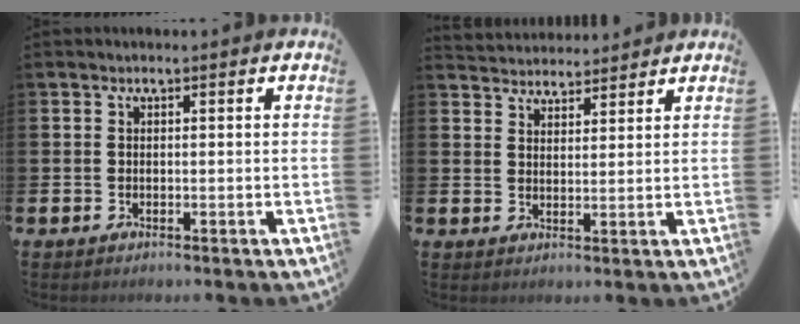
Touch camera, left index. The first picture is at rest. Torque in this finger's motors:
{"motor_torque": [0.54, -0.66, 0.22, 0.00]}